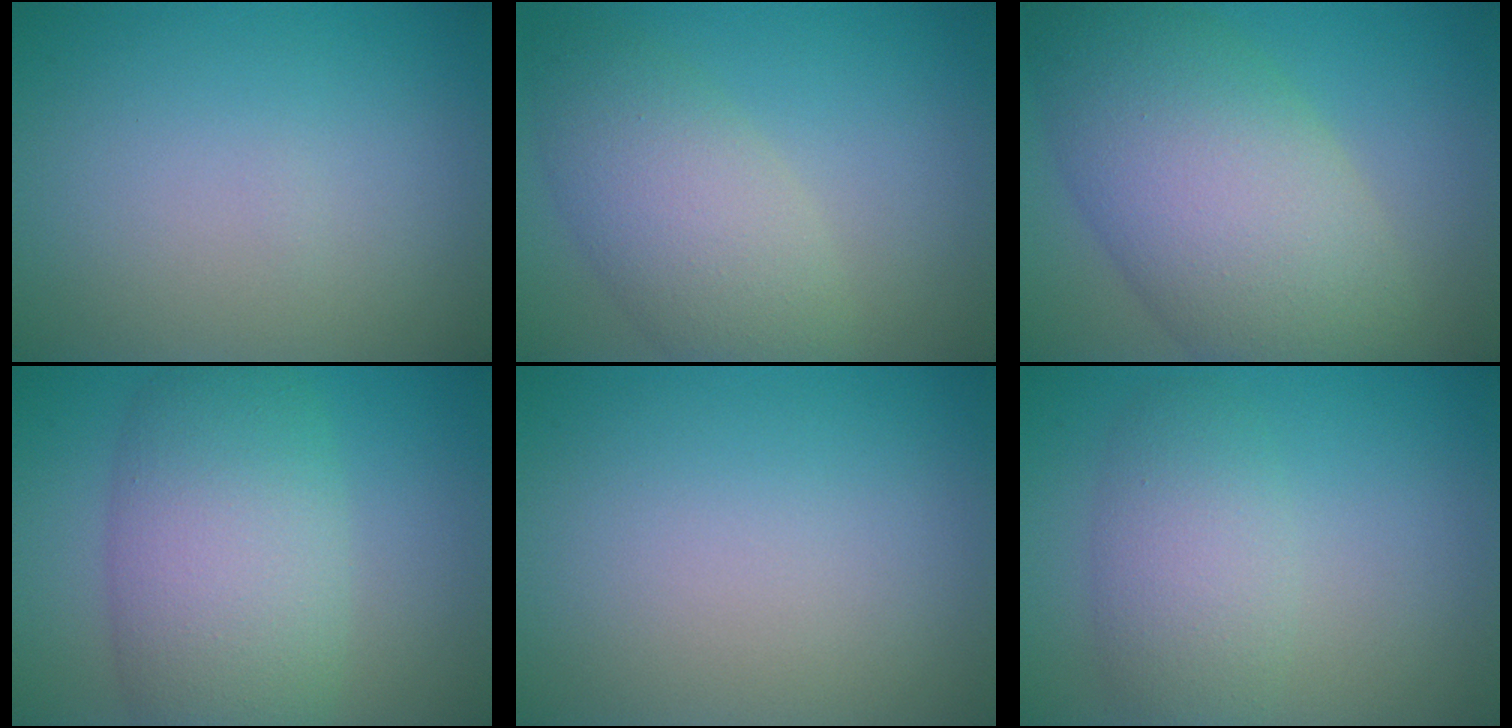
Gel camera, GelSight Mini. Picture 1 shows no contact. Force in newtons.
{"total": 5.7, "press": 5.7, "slide": 0.4}
{"total": 11.2, "press": 11.2, "slide": 0.5}
{"total": 8.6, "press": 8.6, "slide": 0.5}
{"total": 0.0}
{"total": 4.2, "press": 4.2, "slide": 0.1}